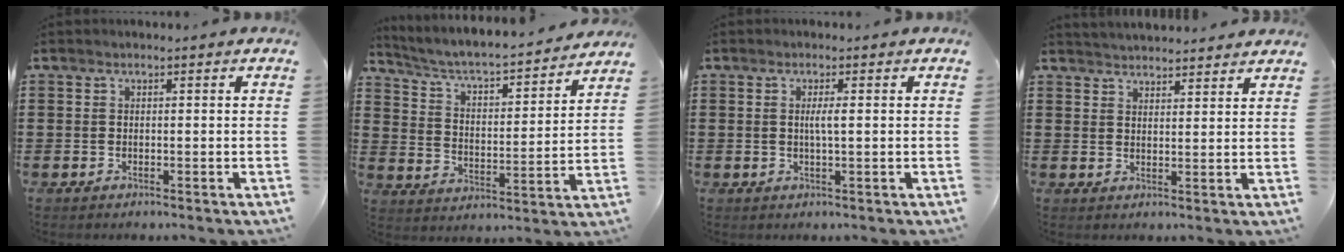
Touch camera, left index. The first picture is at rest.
{"total": 4.1, "force": [3.7, 0.5, 1.7], "torque": [-0.054, -0.034, 0.051]}
{"total": 2.1, "force": [0.2, 0.2, 2.1], "torque": [-0.042, -0.003, 0.002]}
{"total": 2.9, "force": [2.9, -0.2, -0.2], "torque": [-0.006, -0.009, 0.054]}